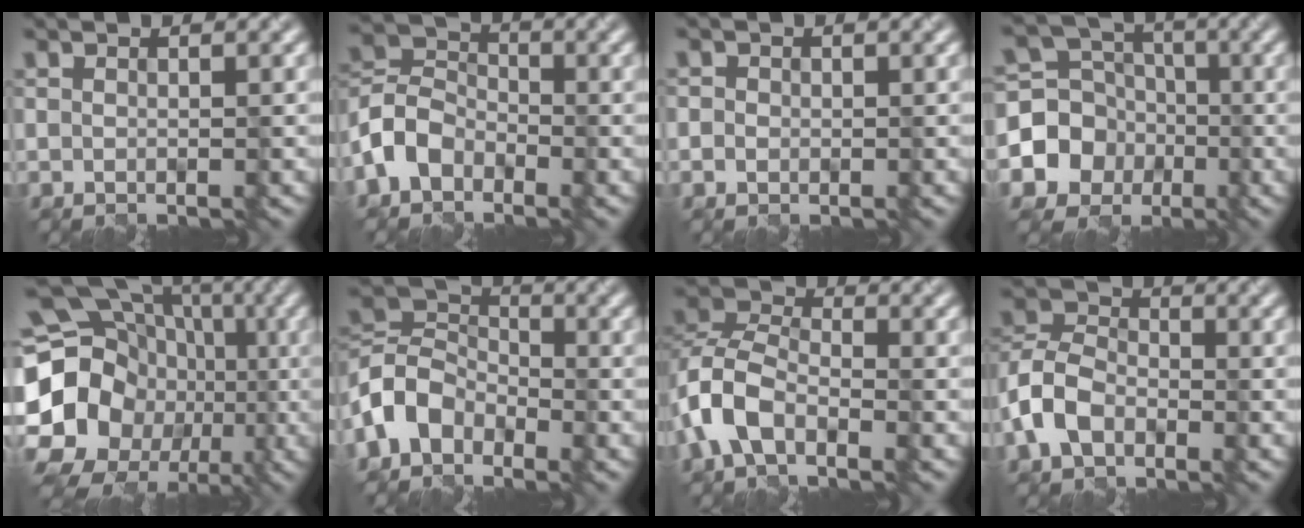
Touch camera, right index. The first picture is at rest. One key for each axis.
{"total": 4.5, "fx": -2.5, "fy": 3.1, "fz": 1.9, "tx": -0.042, "ty": 0.006, "tz": -0.063}
{"total": 1.1, "fx": -0.1, "fy": 1.1, "fz": 0.2, "tx": 0.000, "ty": -0.006, "tz": 0.001}
{"total": 6.4, "fx": -1.9, "fy": 5.8, "fz": 2.0, "tx": -0.028, "ty": 0.001, "tz": -0.055}
{"total": 21.7, "fx": -2.6, "fy": 19.3, "fz": 9.6, "tx": -0.174, "ty": 0.009, "tz": -0.085}
{"total": 5.4, "fx": -3.0, "fy": 3.7, "fz": 2.5, "tx": -0.054, "ty": 0.006, "tz": -0.075}
{"total": 5.3, "fx": -2.7, "fy": 3.1, "fz": 3.4, "tx": -0.068, "ty": 0.005, "tz": -0.063}
{"total": 5.1, "fx": -2.4, "fy": 3.5, "fz": 2.9, "tx": -0.064, "ty": 0.006, "tz": -0.057}